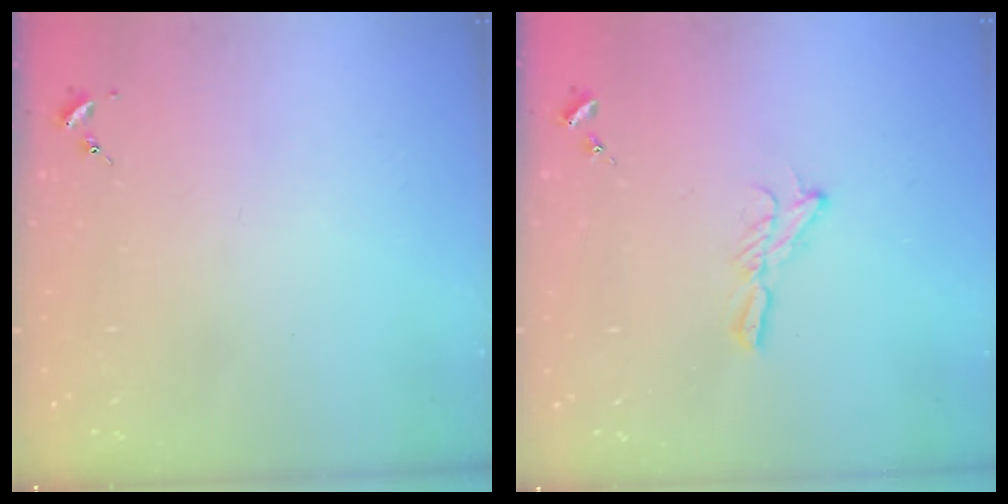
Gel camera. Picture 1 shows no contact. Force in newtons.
{"total": 6.4, "press": 6.4, "slide": 0.4}